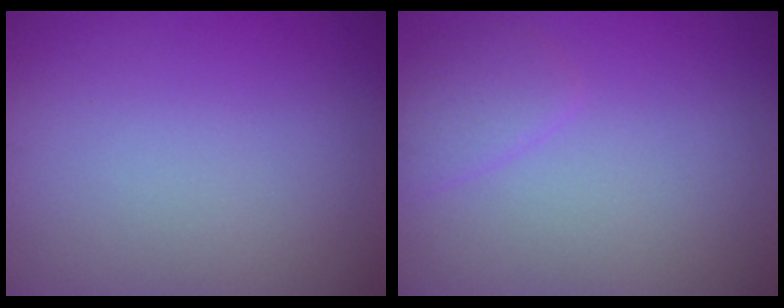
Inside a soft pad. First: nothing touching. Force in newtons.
{"total": 1.7, "press": 1.7, "slide": 0.1}